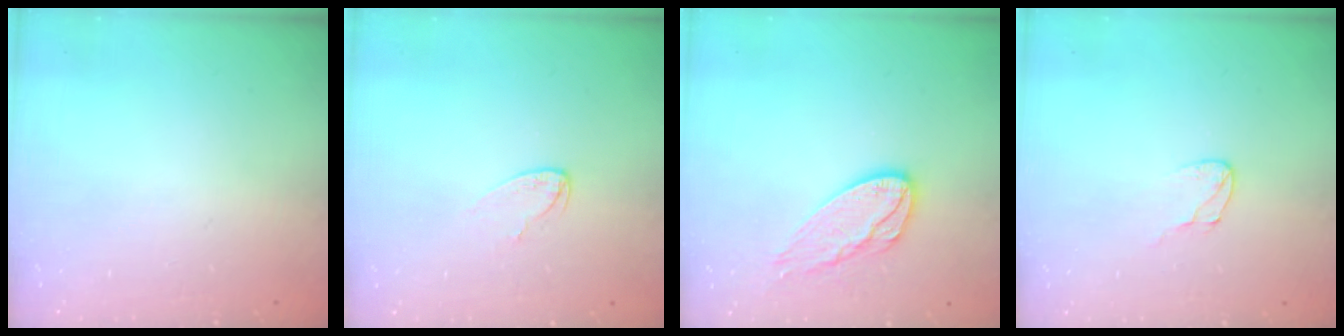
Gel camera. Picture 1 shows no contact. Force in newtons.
{"total": 3.9, "press": 3.9, "slide": 0.4}
{"total": 11.0, "press": 11.0, "slide": 0.6}
{"total": 5.0, "press": 5.0, "slide": 0.4}